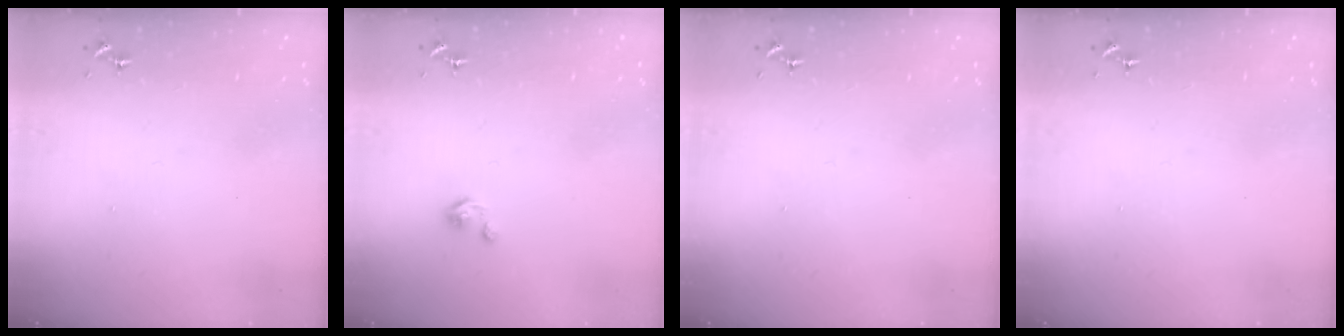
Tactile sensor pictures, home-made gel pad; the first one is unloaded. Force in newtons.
{"total": 2.5, "press": 2.5, "slide": 0.3}
{"total": 0.0}
{"total": 0.0}